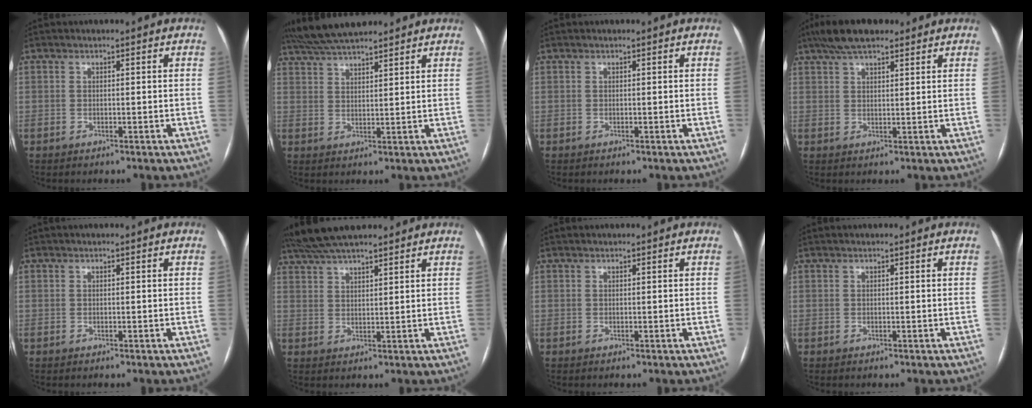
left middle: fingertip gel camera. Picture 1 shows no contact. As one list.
[{"total": 10.2, "force": [9.0, 1.6, 4.5], "torque": [-0.081, 0.034, 0.153]}, {"total": 0.0}, {"total": 8.3, "force": [6.3, 2.5, 4.8], "torque": [-0.085, 0.033, 0.108]}, {"total": 0.0}, {"total": 11.7, "force": [10.2, 2.0, 5.5], "torque": [-0.097, 0.040, 0.170]}, {"total": 0.7, "force": [0.7, 0.1, 0.2], "torque": [-0.008, 0.017, 0.015]}, {"total": 0.6, "force": [0.5, 0.1, 0.2], "torque": [-0.007, 0.016, 0.013]}]